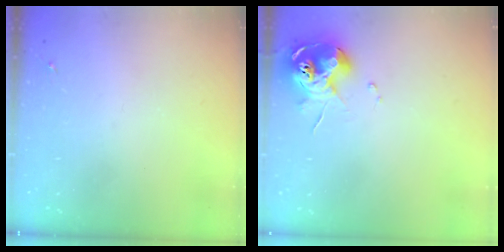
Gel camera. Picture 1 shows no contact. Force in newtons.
{"total": 10.5, "press": 10.4, "slide": 1.3}